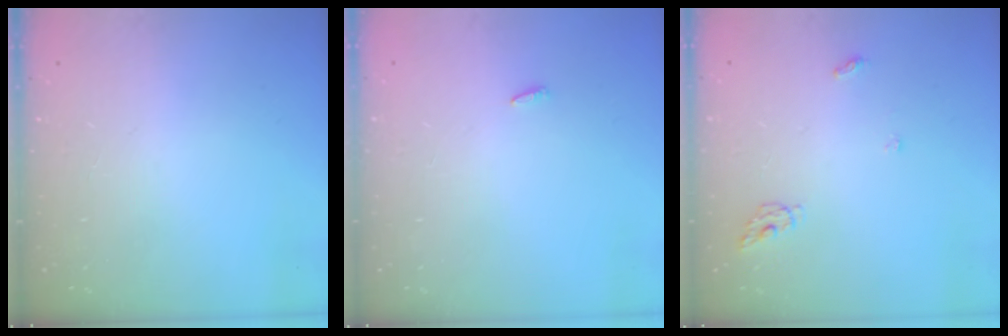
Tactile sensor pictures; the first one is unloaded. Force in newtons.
{"total": 1.8, "press": 1.7, "slide": 0.6}
{"total": 5.0, "press": 5.0, "slide": 0.3}